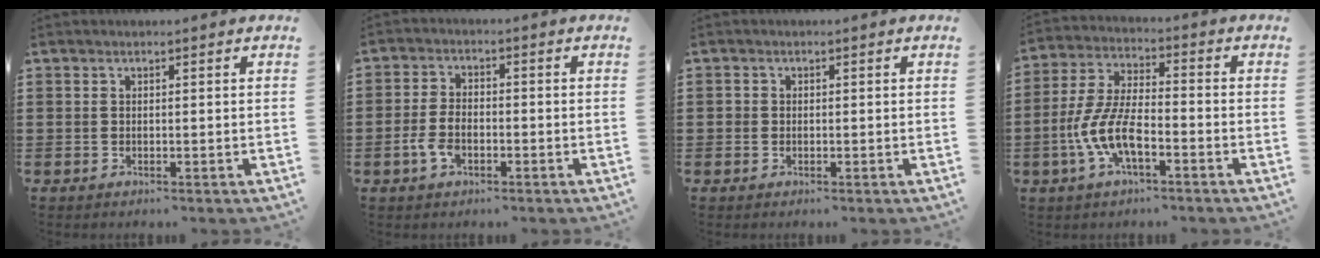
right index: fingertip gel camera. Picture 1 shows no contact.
{"total": 4.3, "force": [-1.8, 2.1, 3.2], "torque": [-0.077, -0.004, -0.036]}
{"total": 0.8, "force": [-0.1, 0.8, 0.2], "torque": [-0.005, 0.005, -0.003]}
{"total": 8.7, "force": [-3.6, 2.9, 7.3], "torque": [-0.171, -0.010, -0.071]}